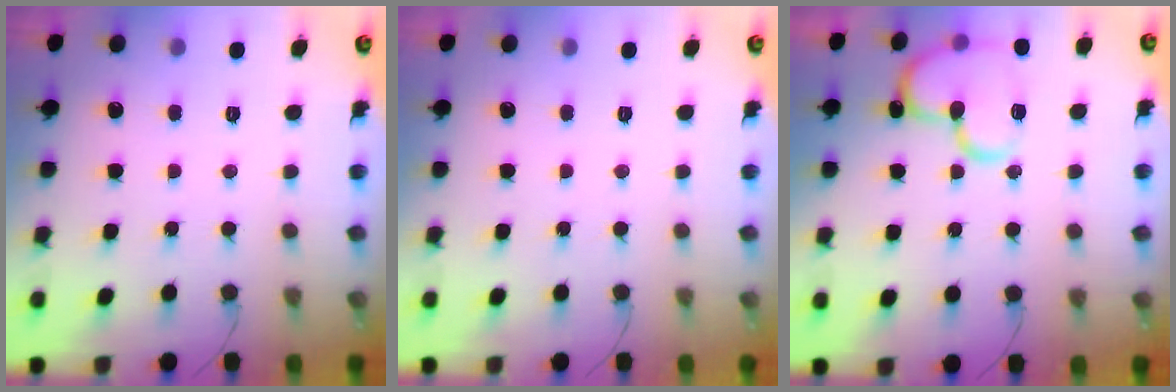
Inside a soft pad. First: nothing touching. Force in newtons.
{"total": 0.0}
{"total": 15.5, "press": 15.4, "slide": 1.5}